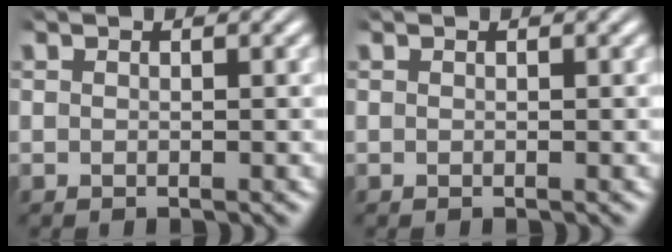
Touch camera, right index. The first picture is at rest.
{"total": 0.0}